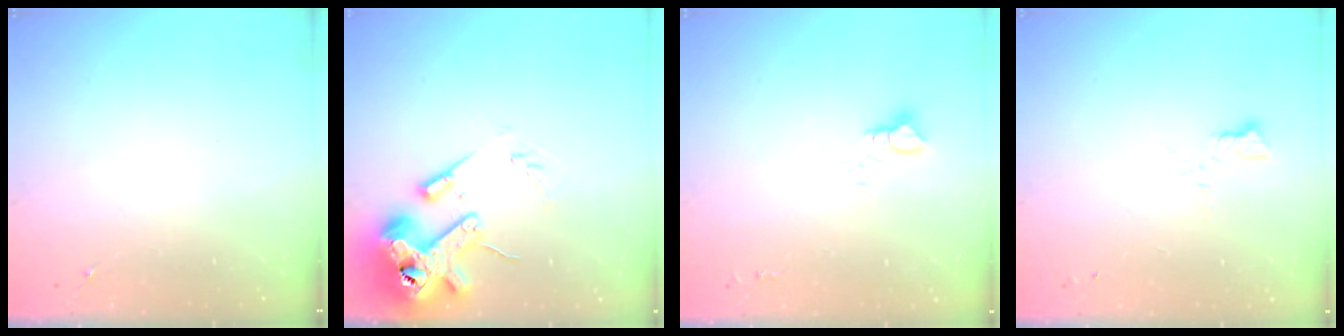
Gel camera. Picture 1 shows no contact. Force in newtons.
{"total": 16.0, "press": 15.8, "slide": 2.5}
{"total": 4.6, "press": 4.5, "slide": 0.5}
{"total": 4.1, "press": 4.0, "slide": 0.4}